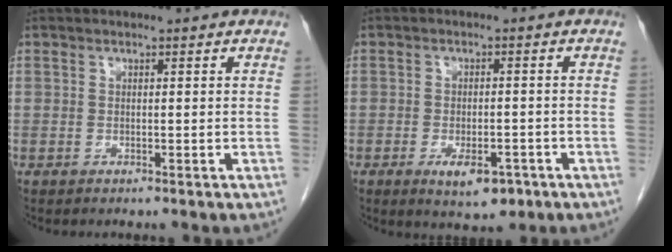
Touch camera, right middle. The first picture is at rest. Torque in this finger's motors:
{"motor_torque": [0.16, 0.12, 0.04, 0.04]}